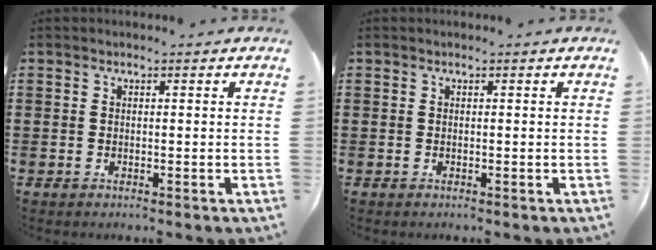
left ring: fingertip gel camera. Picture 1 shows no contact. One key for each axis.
{"total": 0.0}